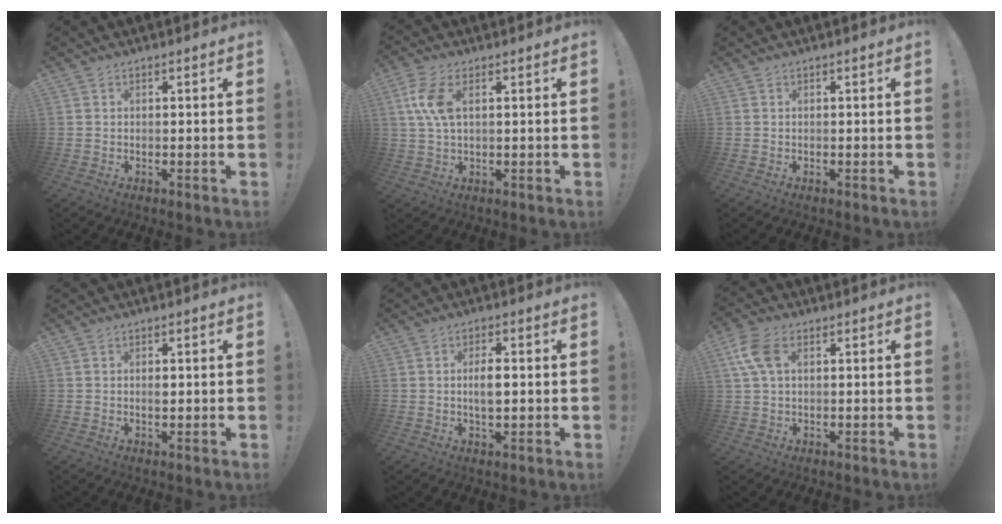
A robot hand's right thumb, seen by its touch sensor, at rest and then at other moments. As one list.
[{"total": 8.3, "force": [2.2, 3.9, 6.9], "torque": [-0.149, -0.001, 0.039]}, {"total": 0.0}, {"total": 1.2, "force": [0.0, 0.6, 1.0], "torque": [-0.004, -0.004, -0.004]}, {"total": 5.0, "force": [0.0, 2.2, 4.5], "torque": [-0.075, 0.000, -0.006]}, {"total": 8.1, "force": [2.5, 4.9, 5.9], "torque": [-0.125, 0.004, 0.048]}]